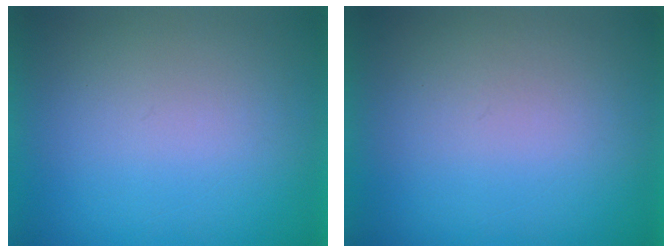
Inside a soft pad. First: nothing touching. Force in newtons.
{"total": 1.2}